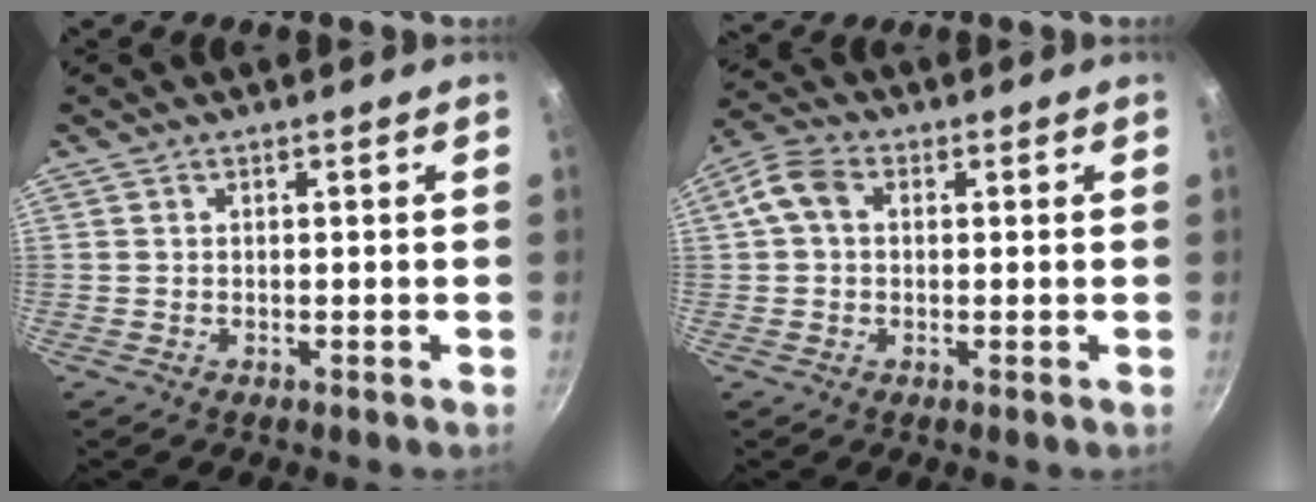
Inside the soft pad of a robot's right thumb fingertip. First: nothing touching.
{"total": 5.8, "force": [0.9, 4.3, 3.8], "torque": [-0.075, 0.014, 0.003]}